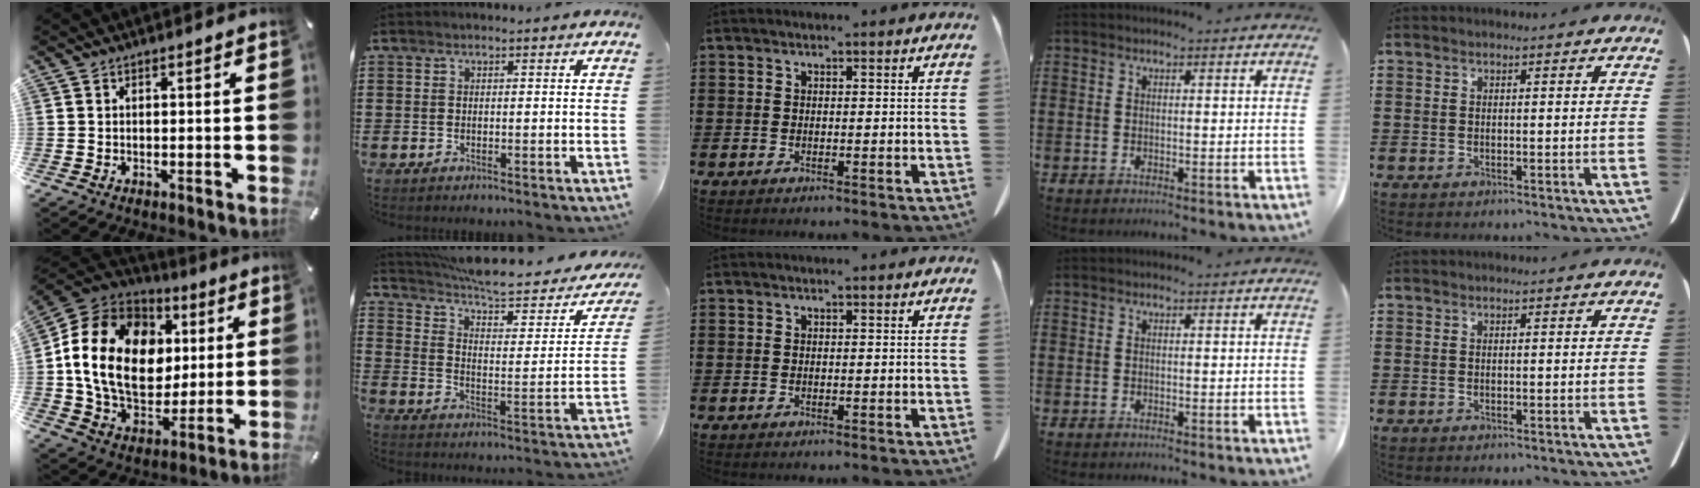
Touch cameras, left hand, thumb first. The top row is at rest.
{"thumb": {"total": 21.1, "force": [2.8, 16.3, 13.2], "torque": [-0.264, 0.011, 0.052]}, "index": {"total": 7.5, "force": [6.5, 1.1, 3.6], "torque": [-0.094, -0.048, 0.109]}}